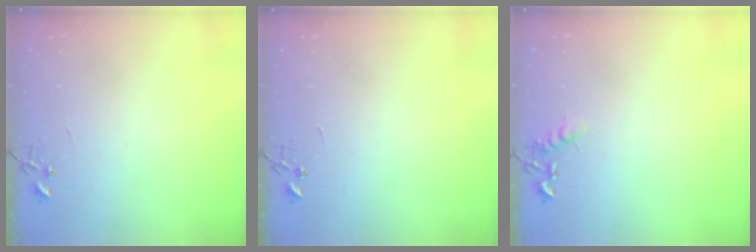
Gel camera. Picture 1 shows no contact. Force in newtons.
{"total": 0.0}
{"total": 6.8, "press": 6.8, "slide": 0.3}